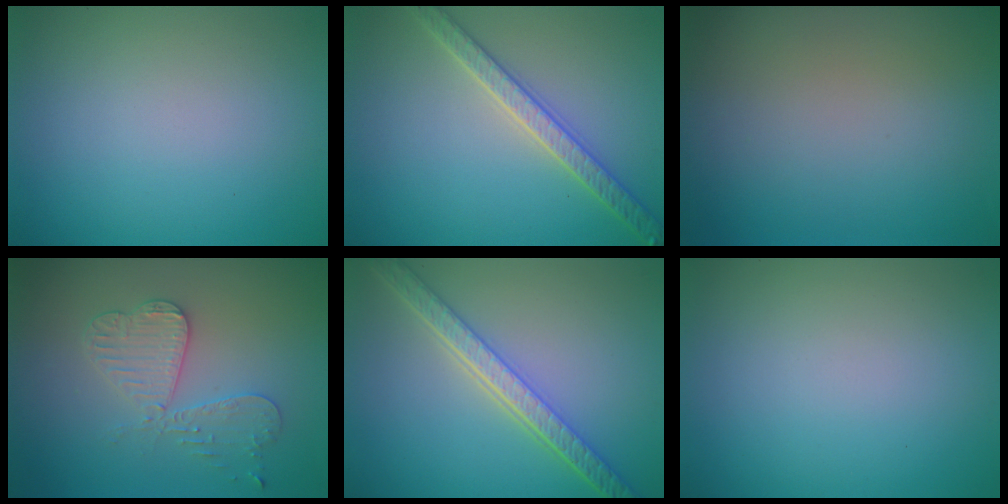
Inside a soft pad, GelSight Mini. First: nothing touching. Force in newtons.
{"total": 3.3, "press": 3.2, "slide": 0.6}
{"total": 0.0}
{"total": 3.4, "press": 3.4, "slide": 0.6}
{"total": 5.4, "press": 4.2, "slide": 3.5}
{"total": 0.0}